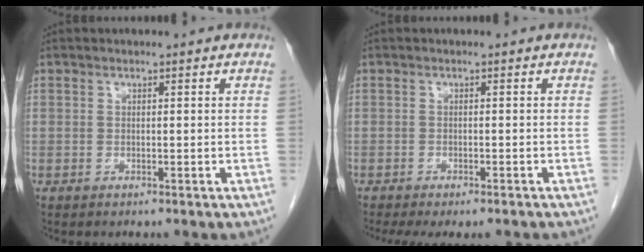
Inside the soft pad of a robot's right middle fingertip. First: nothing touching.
{"total": 7.3, "force": [-6.1, 1.7, 3.6], "torque": [-0.044, -0.005, -0.083]}